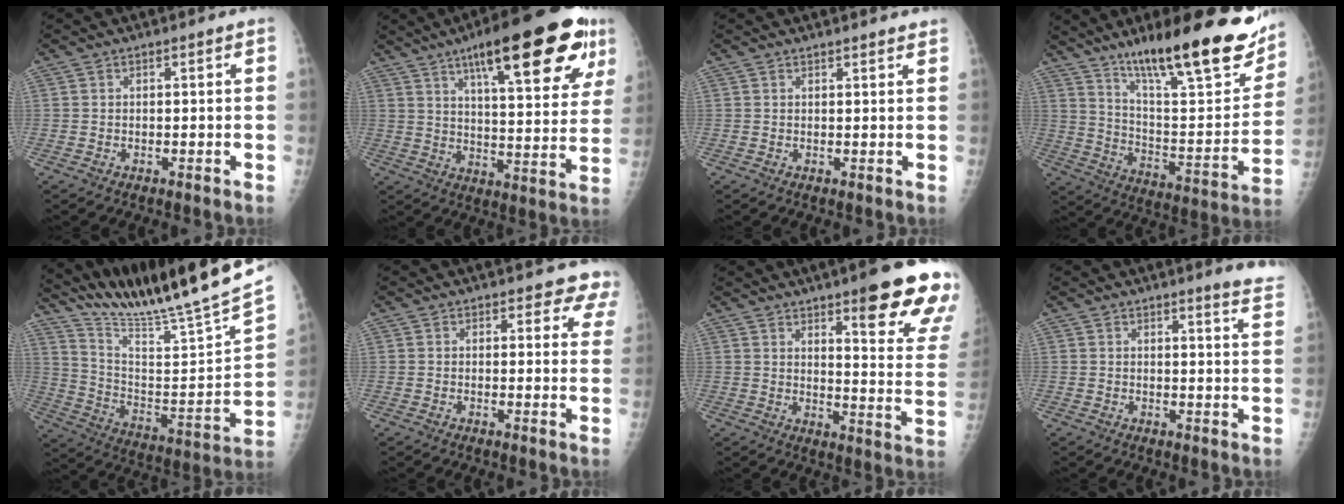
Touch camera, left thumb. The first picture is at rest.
{"total": 25.3, "force": [13.8, 6.8, 20.2], "torque": [-0.261, -0.029, 0.198]}
{"total": 2.8, "force": [2.6, 0.4, 0.9], "torque": [-0.003, -0.007, 0.026]}
{"total": 28.4, "force": [18.2, 6.9, 20.7], "torque": [-0.276, -0.064, 0.288]}
{"total": 24.9, "force": [21.8, 0.0, 12.0], "torque": [-0.174, -0.126, 0.345]}
{"total": 5.2, "force": [4.5, 2.5, 0.8], "torque": [0.033, -0.022, 0.028]}
{"total": 19.3, "force": [11.7, 3.5, 14.9], "torque": [-0.163, -0.061, 0.151]}
{"total": 5.5, "force": [4.9, -0.1, 2.4], "torque": [-0.024, -0.034, 0.040]}